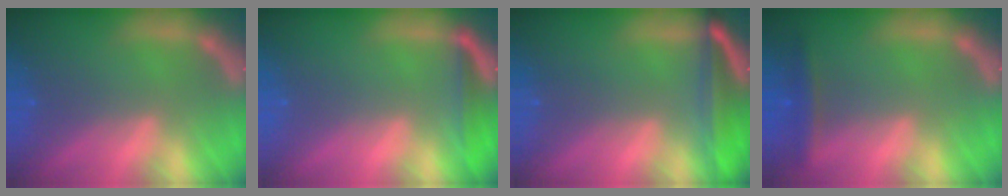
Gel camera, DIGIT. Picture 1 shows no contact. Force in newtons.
{"total": 3.0}
{"total": 7.1}
{"total": 2.4}